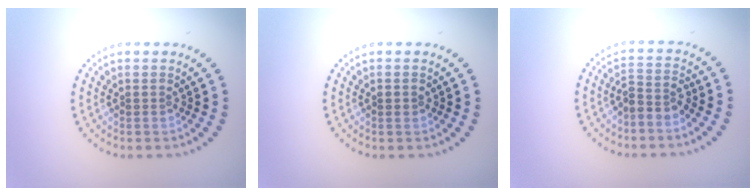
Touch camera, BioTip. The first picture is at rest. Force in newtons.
{"total": 0.9, "press": 0.9, "slide": 0.1}
{"total": 2.2, "press": 1.7, "slide": 1.4}